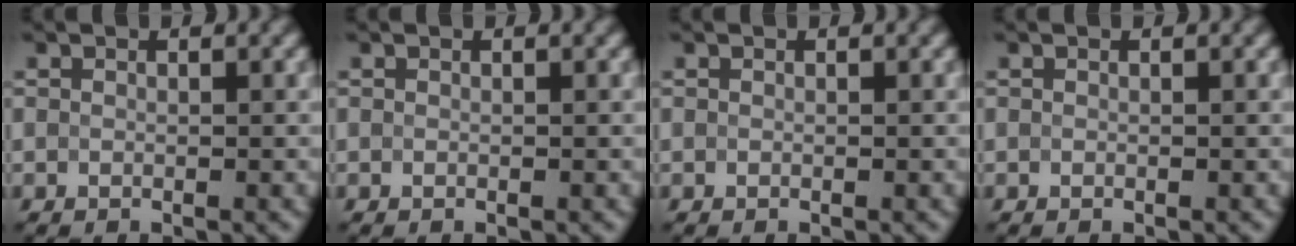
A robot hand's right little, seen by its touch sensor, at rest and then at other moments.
{"total": 0.0}
{"total": 0.0}
{"total": 0.0}